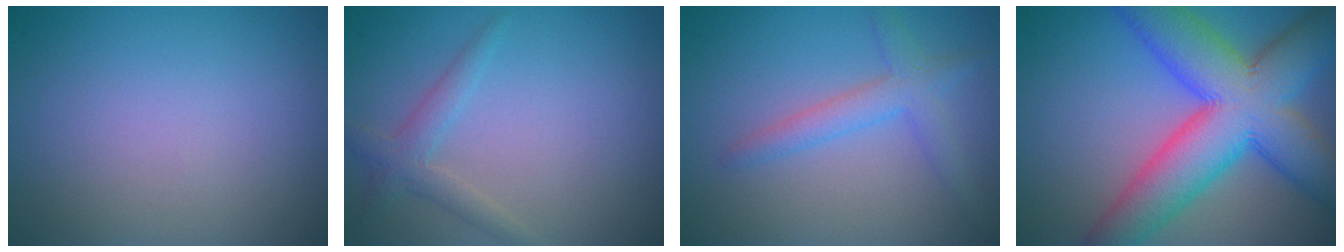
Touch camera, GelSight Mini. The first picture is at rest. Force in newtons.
{"total": 1.9, "press": 1.9, "slide": 0.0}
{"total": 2.6, "press": 2.6, "slide": 0.2}
{"total": 12.1, "press": 12.1, "slide": 0.5}